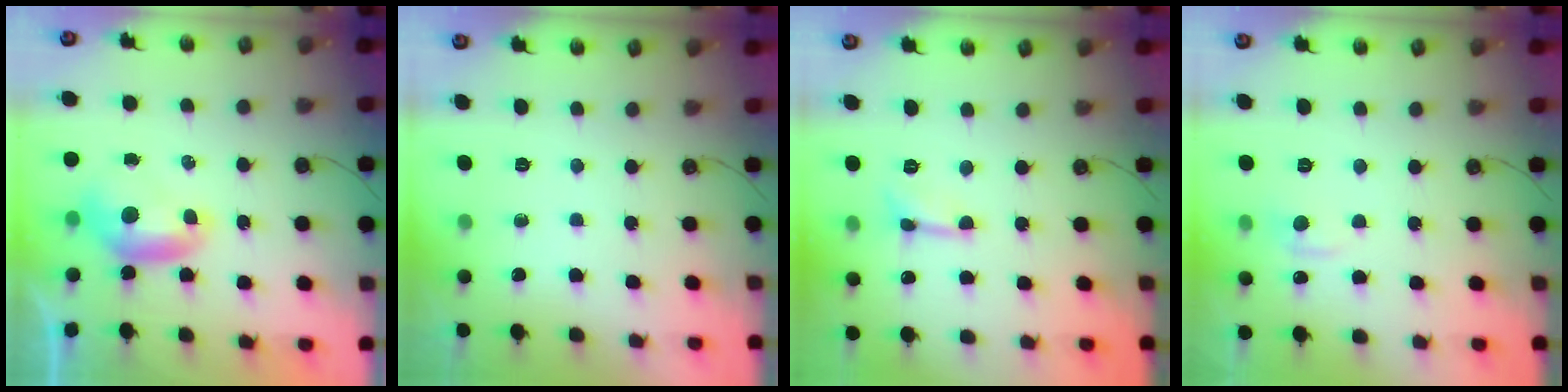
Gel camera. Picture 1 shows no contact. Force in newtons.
{"total": 0.0}
{"total": 2.1, "press": 2.1, "slide": 0.5}
{"total": 1.3, "press": 0.9, "slide": 0.9}